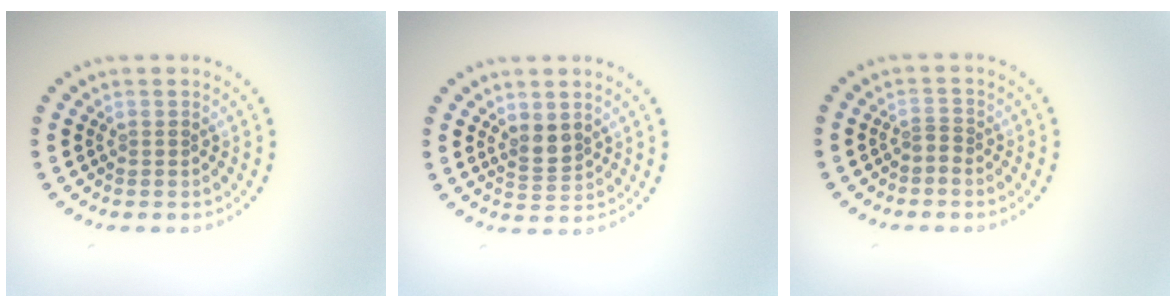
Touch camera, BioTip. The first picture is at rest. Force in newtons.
{"total": 1.9, "press": 1.7, "slide": 0.9}
{"total": 0.8, "press": 0.4, "slide": 0.7}